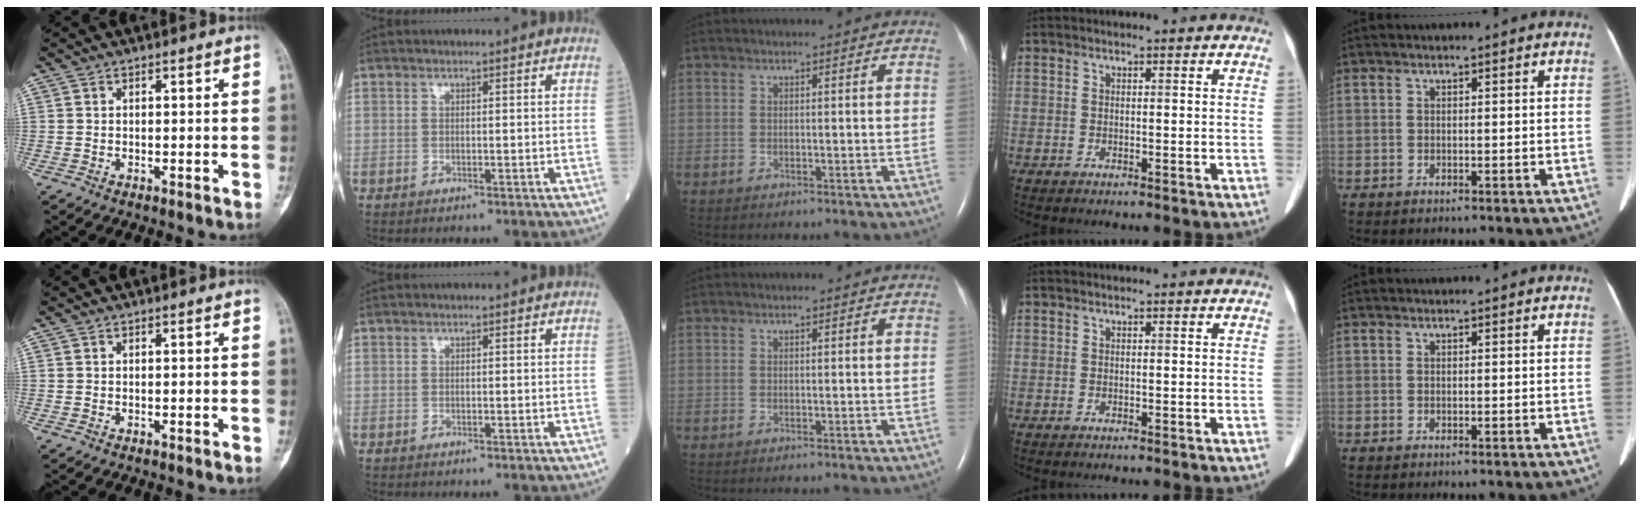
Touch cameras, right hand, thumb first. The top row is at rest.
{}